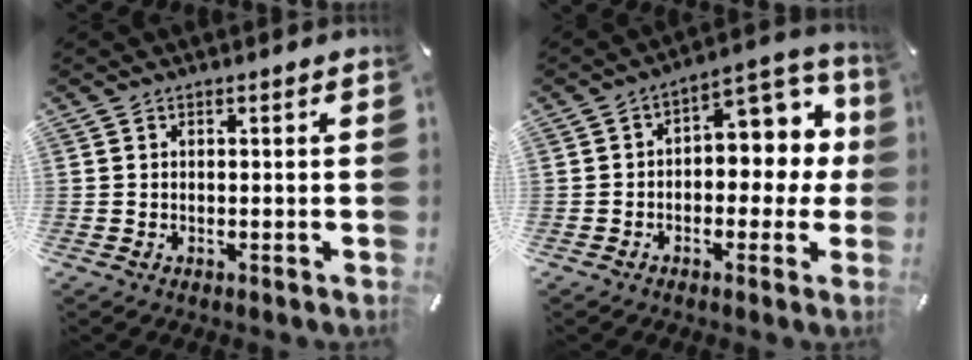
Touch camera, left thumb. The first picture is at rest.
{"total": 9.9, "force": [1.6, 6.4, 7.3], "torque": [-0.079, -0.018, 0.024]}